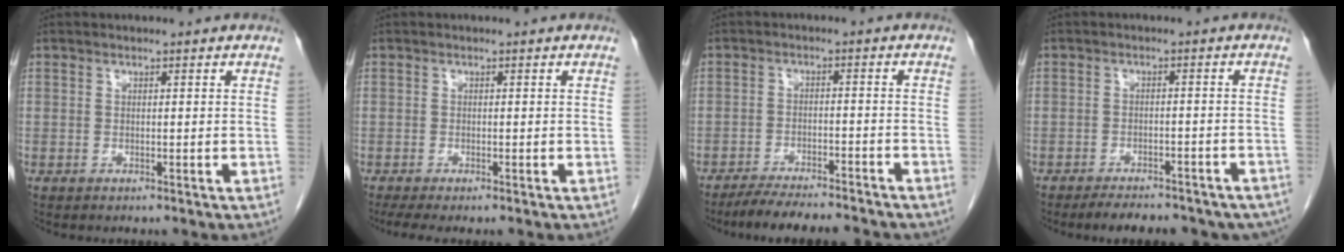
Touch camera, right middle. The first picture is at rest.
{"total": 3.2, "force": [-2.5, 0.4, 2.0], "torque": [-0.033, -0.010, -0.040]}
{"total": 12.1, "force": [-10.9, 1.5, 4.9], "torque": [-0.069, -0.005, -0.153]}
{"total": 14.2, "force": [-12.0, 4.9, 5.8], "torque": [-0.081, 0.006, -0.138]}